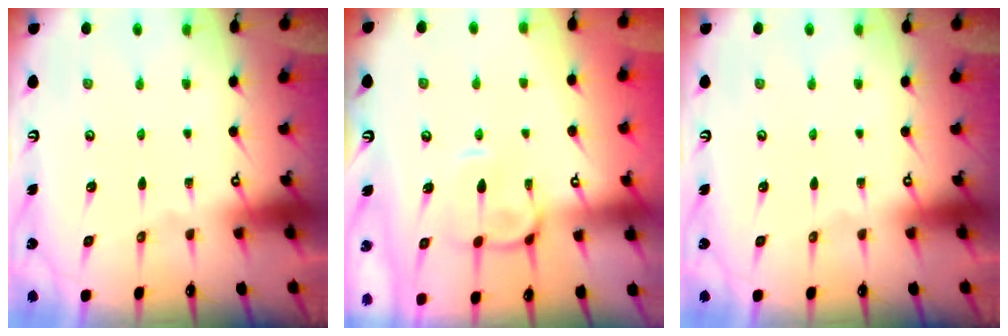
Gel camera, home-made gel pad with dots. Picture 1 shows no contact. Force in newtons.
{"total": 4.6, "press": 4.5, "slide": 1.3}
{"total": 0.0}